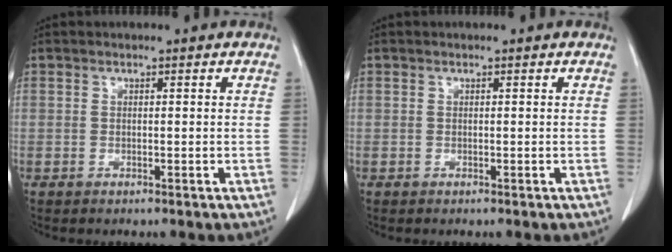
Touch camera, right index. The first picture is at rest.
{"total": 0.0}